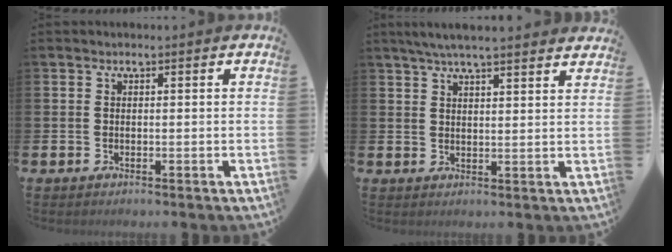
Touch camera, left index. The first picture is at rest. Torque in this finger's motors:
{"motor_torque": [1.06, -1.07, 0.55, 0.19]}